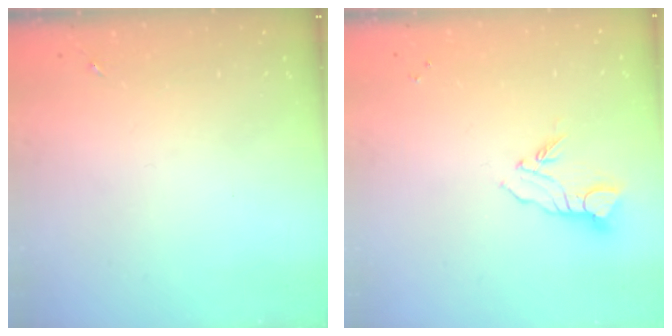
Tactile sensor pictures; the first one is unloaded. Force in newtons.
{"total": 6.1, "press": 6.1, "slide": 0.5}